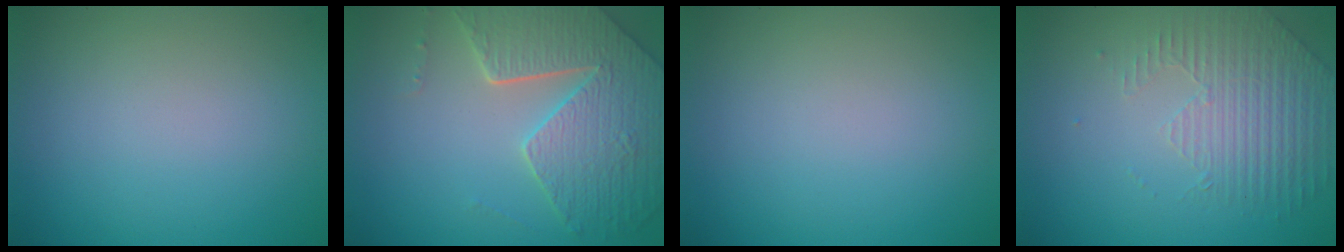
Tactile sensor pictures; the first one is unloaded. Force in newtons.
{"total": 6.9, "press": 5.3, "slide": 4.4}
{"total": 0.0}
{"total": 2.1, "press": 1.8, "slide": 1.0}